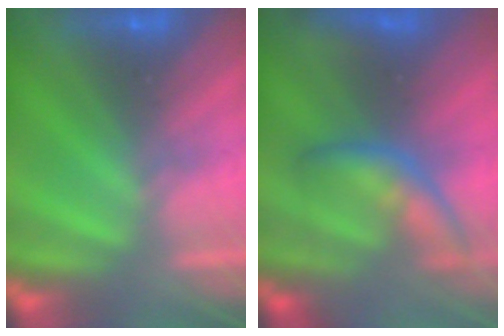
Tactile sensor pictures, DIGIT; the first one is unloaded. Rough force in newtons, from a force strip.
{"total": 8.5}